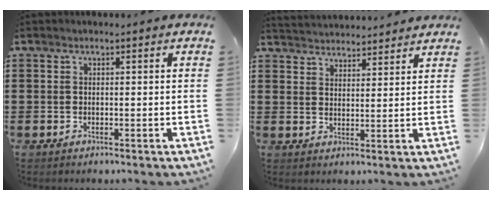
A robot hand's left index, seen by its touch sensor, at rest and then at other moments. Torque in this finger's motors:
{"motor_torque": [1.07, -1.07, 0.54, 0.10]}